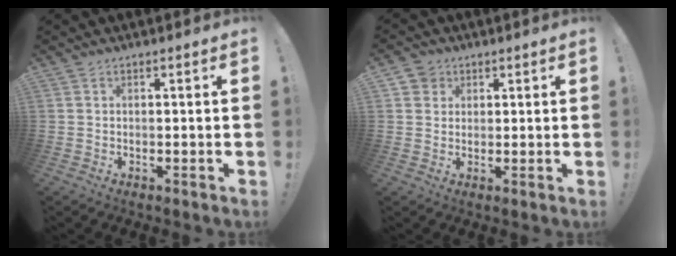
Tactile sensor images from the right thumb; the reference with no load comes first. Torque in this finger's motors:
{"motor_torque": [0.63, 0.54, 0.30, -0.14, -0.06]}